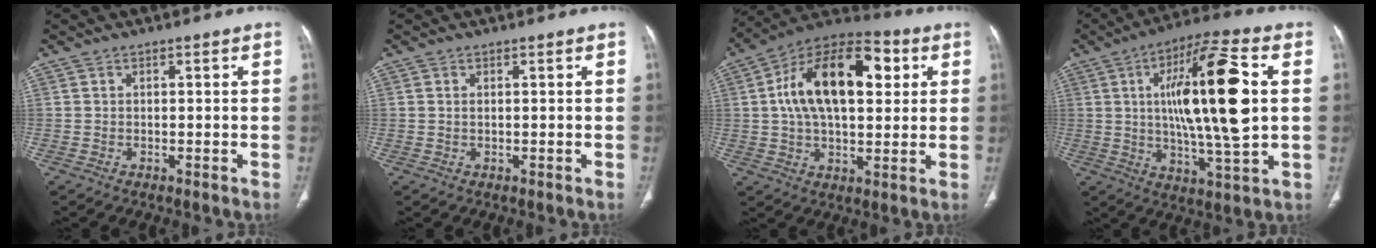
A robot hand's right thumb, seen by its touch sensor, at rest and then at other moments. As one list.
[{"total": 0.6, "force": [0.2, 0.2, 0.5], "torque": [-0.014, 0.003, 0.006]}, {"total": 21.5, "force": [4.7, 11.6, 17.5], "torque": [-0.266, 0.018, 0.067]}, {"total": 21.2, "force": [2.9, 4.8, 20.4], "torque": [-0.349, -0.002, 0.046]}]